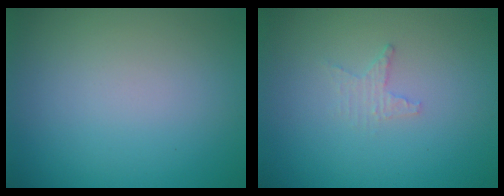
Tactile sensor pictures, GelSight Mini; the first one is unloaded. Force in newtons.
{"total": 1.2, "press": 1.2, "slide": 0.4}